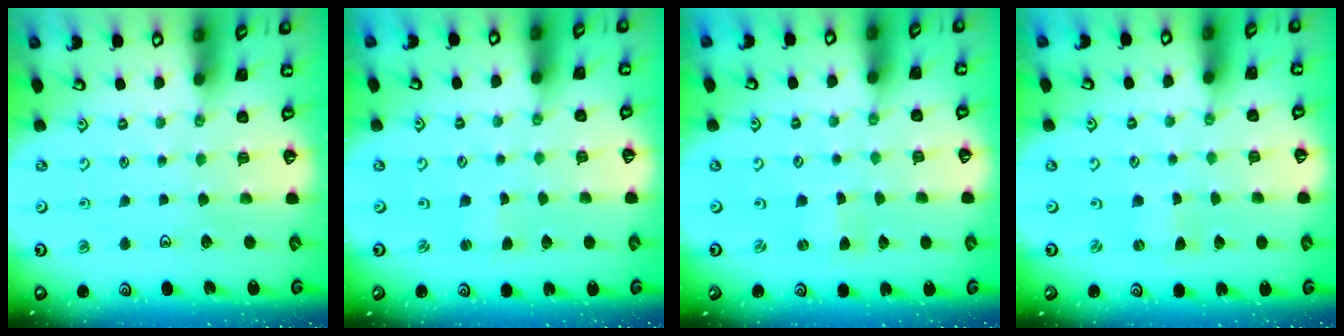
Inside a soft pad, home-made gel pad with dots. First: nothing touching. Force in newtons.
{"total": 1.1, "press": 1.1, "slide": 0.2}
{"total": 0.0}
{"total": 0.0}